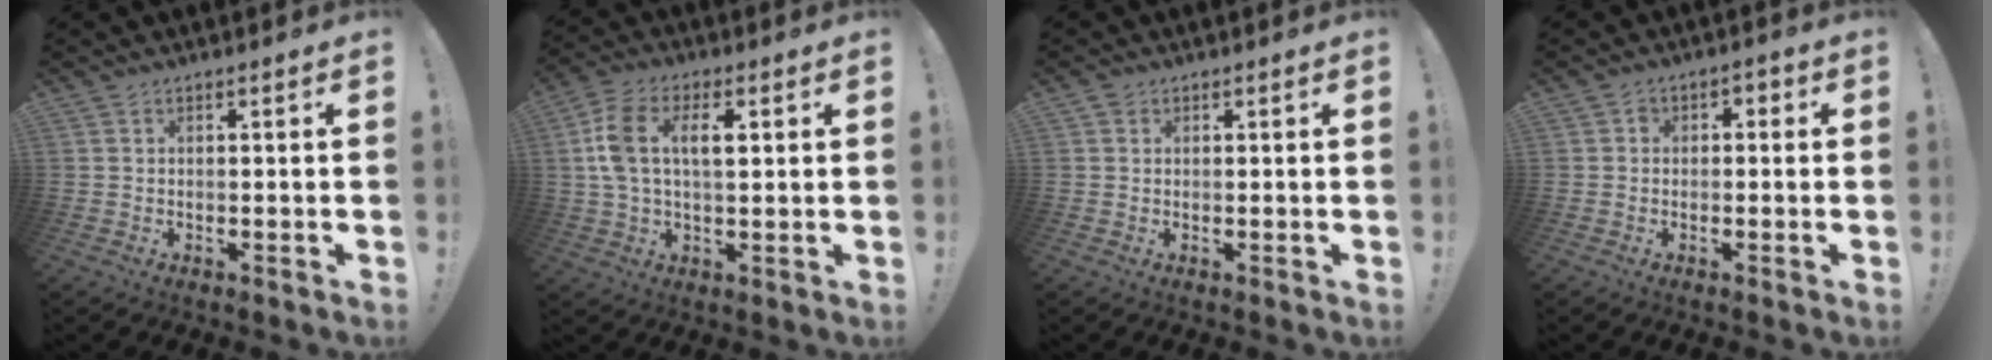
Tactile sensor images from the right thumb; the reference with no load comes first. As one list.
[{"total": 11.4, "force": [2.3, 6.4, 9.1], "torque": [-0.173, 0.012, 0.042]}, {"total": 1.0, "force": [0.6, 0.8, 0.1], "torque": [-0.002, 0.001, 0.012]}, {"total": 3.0, "force": [-1.3, 2.3, 1.4], "torque": [-0.018, 0.013, -0.026]}]